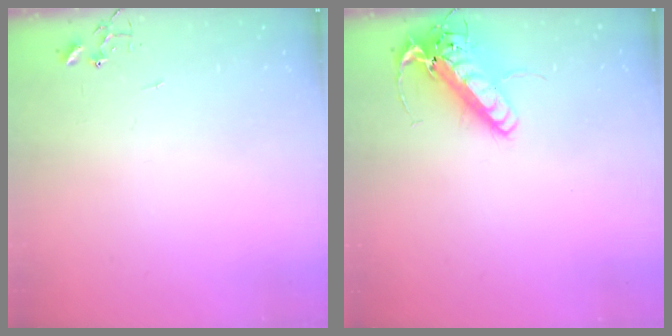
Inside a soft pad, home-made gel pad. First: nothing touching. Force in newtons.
{"total": 15.6, "press": 15.3, "slide": 3.2}